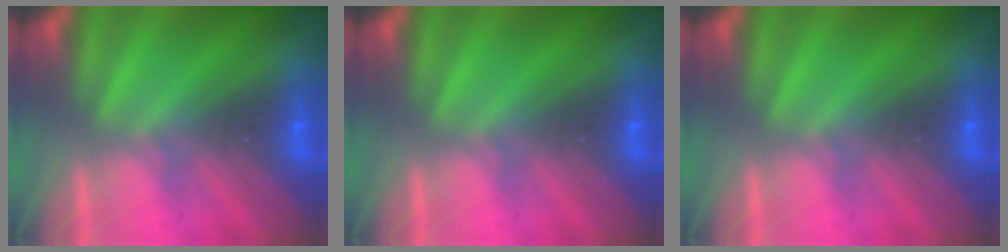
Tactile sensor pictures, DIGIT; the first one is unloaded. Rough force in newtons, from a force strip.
{"total": 0.0}
{"total": 0.0}